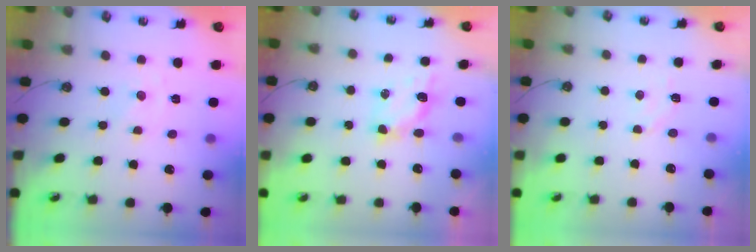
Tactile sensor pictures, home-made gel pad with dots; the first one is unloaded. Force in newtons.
{"total": 5.5, "press": 5.5, "slide": 0.3}
{"total": 5.4, "press": 5.4, "slide": 0.6}